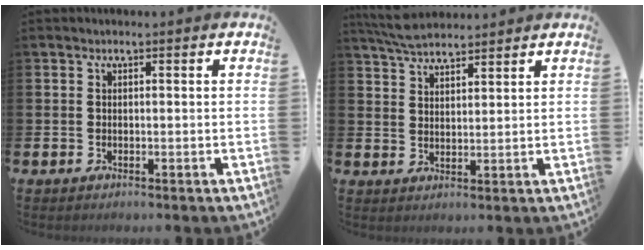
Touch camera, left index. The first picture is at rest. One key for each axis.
{"total": 4.9, "fx": 4.7, "fy": 0.8, "fz": 1.0, "tx": -0.024, "ty": -0.019, "tz": 0.085}